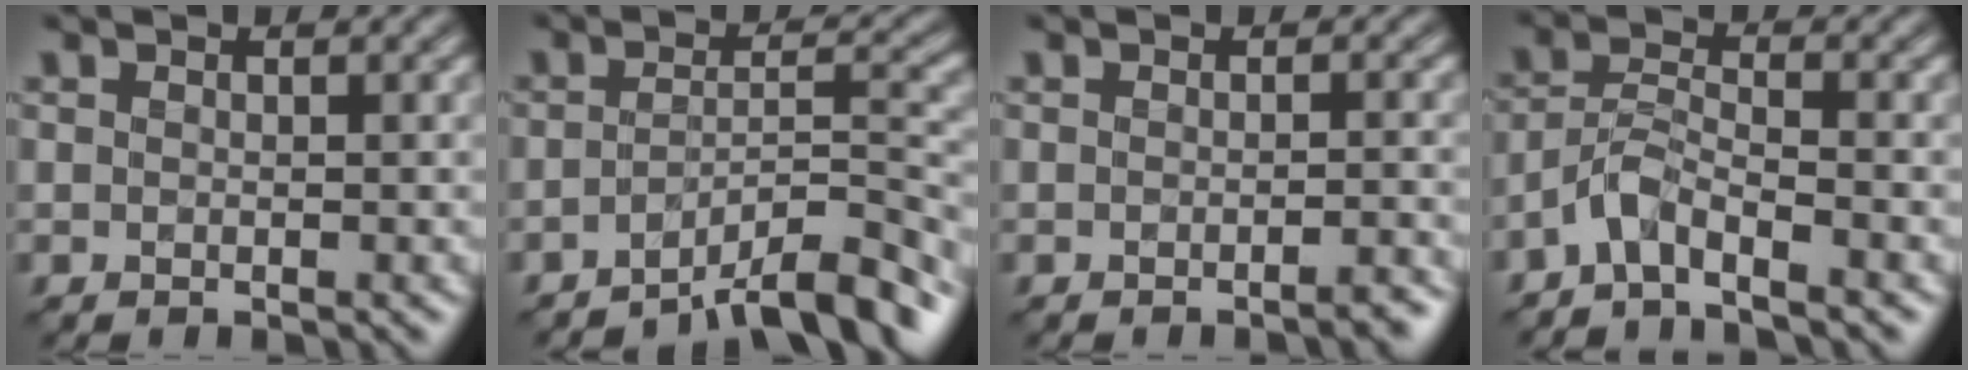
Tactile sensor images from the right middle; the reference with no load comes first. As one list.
[{"total": 6.4, "force": [-5.0, 1.2, 3.7], "torque": [-0.051, 0.011, -0.081]}, {"total": 1.5, "force": [-1.0, 0.4, 1.1], "torque": [-0.004, 0.005, -0.019]}, {"total": 2.9, "force": [-2.3, 0.5, 1.6], "torque": [-0.035, 0.010, -0.057]}]